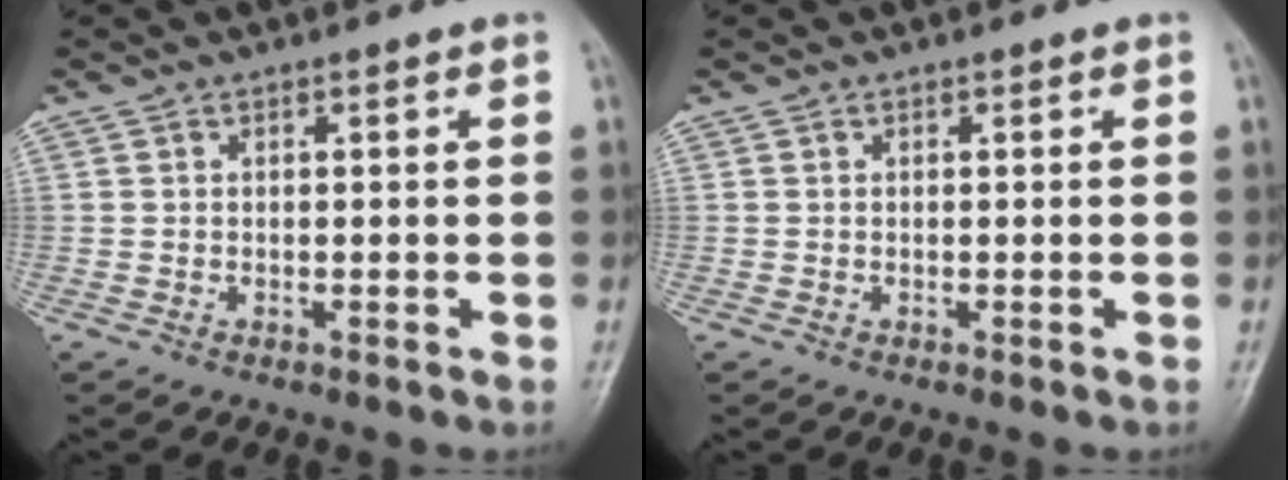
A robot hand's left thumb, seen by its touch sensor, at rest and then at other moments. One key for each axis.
{"total": 0.0}